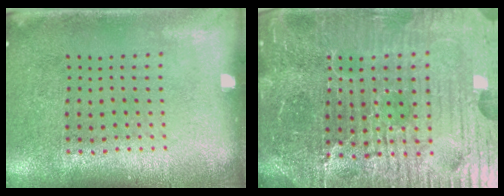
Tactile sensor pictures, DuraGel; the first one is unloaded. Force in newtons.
{"total": 6.8, "press": 6.1, "slide": 3.1}